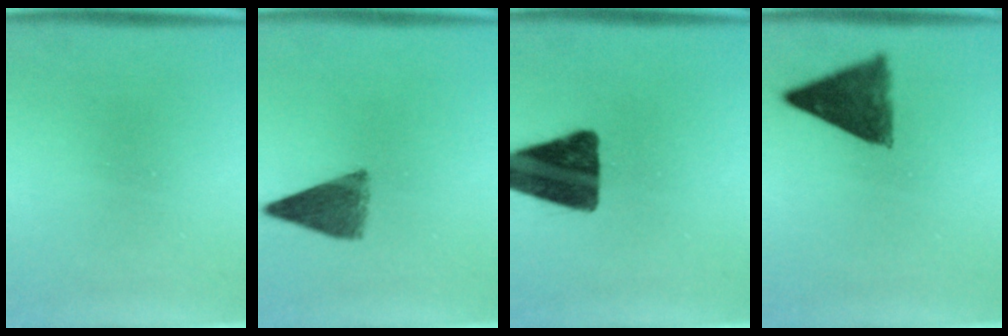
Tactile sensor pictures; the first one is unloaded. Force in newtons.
{"total": 6.0}
{"total": 15.6}
{"total": 7.2}